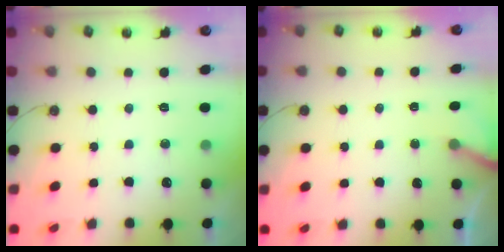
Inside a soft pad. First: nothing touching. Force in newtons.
{"total": 4.2, "press": 4.2, "slide": 0.3}